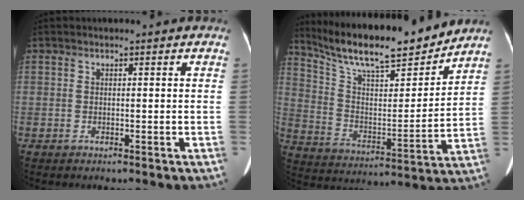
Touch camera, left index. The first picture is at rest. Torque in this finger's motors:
{"motor_torque": [-0.23, -0.92, 0.24, 0.07]}